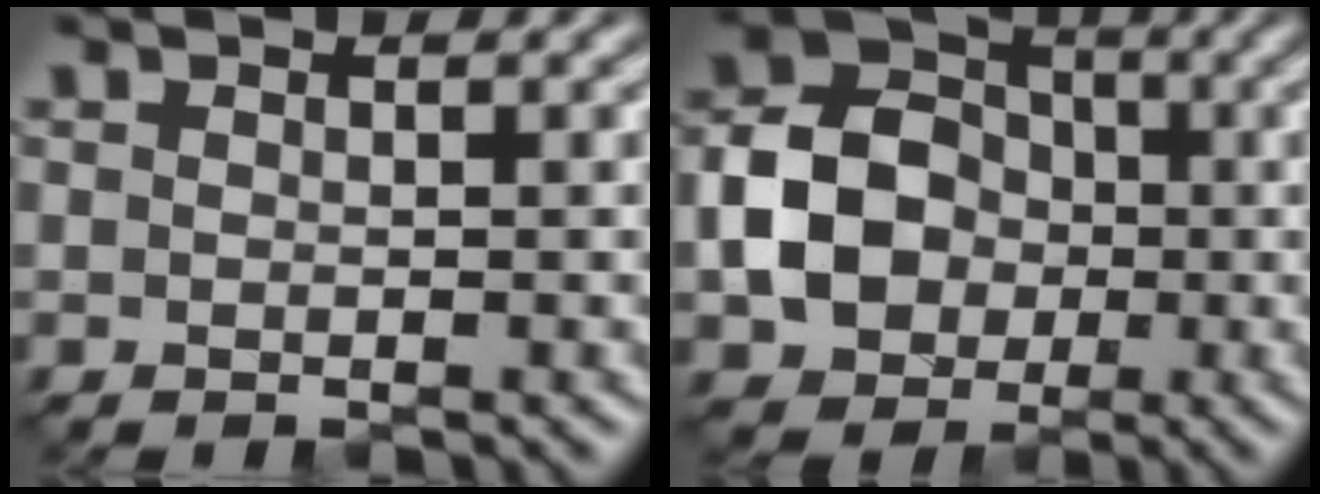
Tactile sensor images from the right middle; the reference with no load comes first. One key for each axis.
{"total": 7.3, "fx": -1.5, "fy": 6.0, "fz": 4.0, "tx": -0.075, "ty": 0.004, "tz": -0.042}